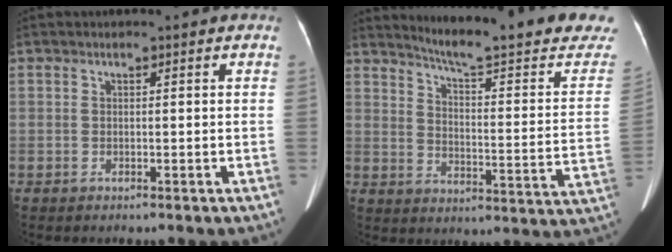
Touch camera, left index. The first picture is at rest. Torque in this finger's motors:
{"motor_torque": [0.33, -0.82, 0.01, 0.06]}